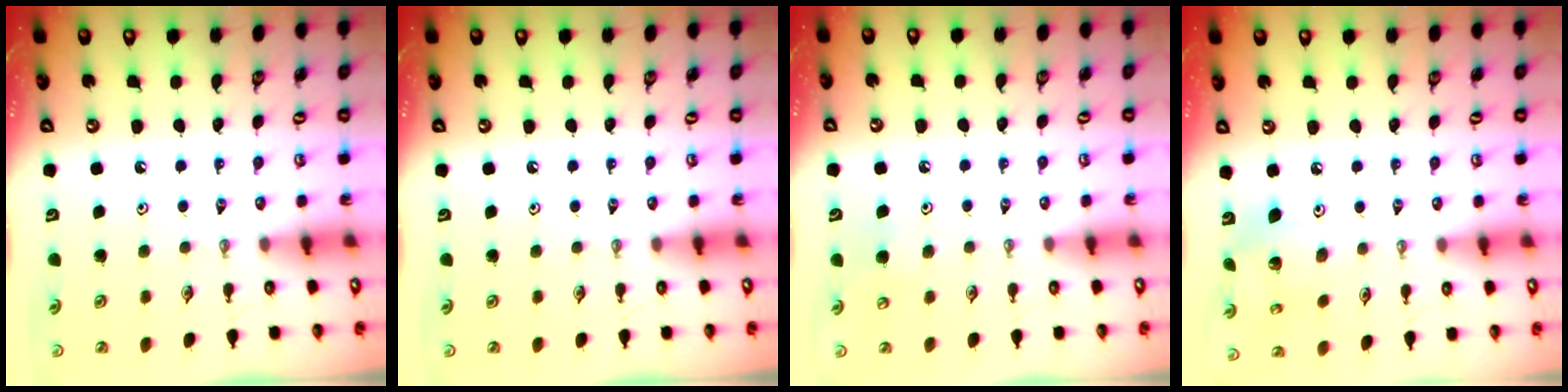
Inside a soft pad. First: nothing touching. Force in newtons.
{"total": 0.0}
{"total": 4.5, "press": 4.5, "slide": 0.9}
{"total": 6.7, "press": 6.7, "slide": 0.3}